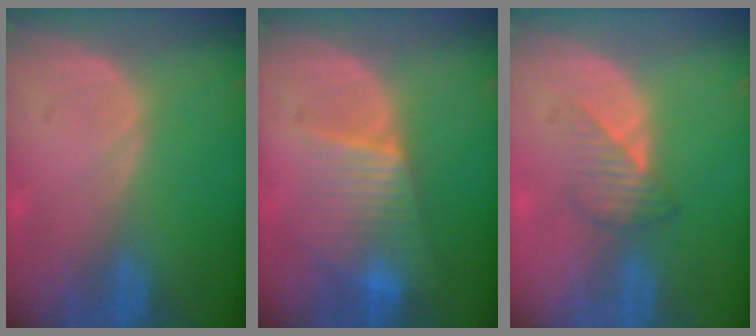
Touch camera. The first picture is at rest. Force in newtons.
{"total": 6.5, "press": 6.4, "slide": 1.1}
{"total": 3.5, "press": 3.2, "slide": 1.5}